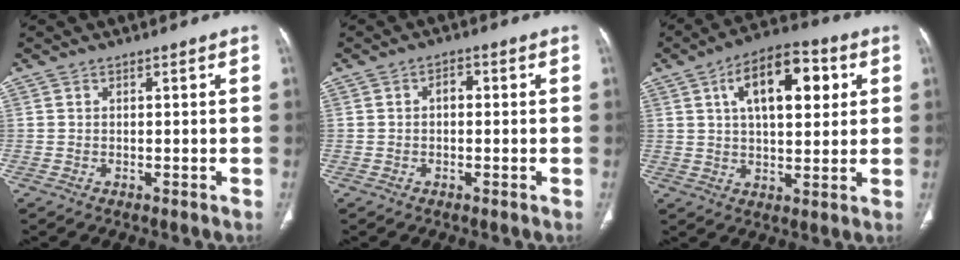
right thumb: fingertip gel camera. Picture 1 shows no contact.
{"total": 2.0, "force": [0.0, 1.3, 1.5], "torque": [-0.019, 0.008, -0.005]}
{"total": 14.9, "force": [4.8, 7.2, 12.2], "torque": [-0.167, 0.007, 0.072]}